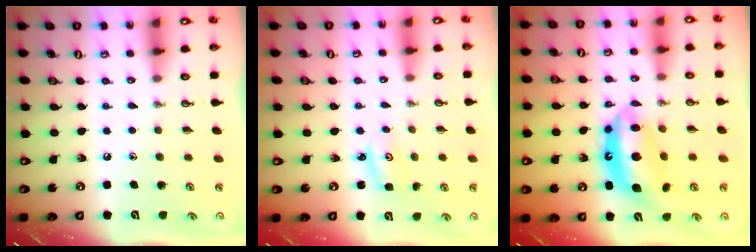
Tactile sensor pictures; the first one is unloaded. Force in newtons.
{"total": 3.9, "press": 3.9, "slide": 0.4}
{"total": 13.2, "press": 13.0, "slide": 1.9}